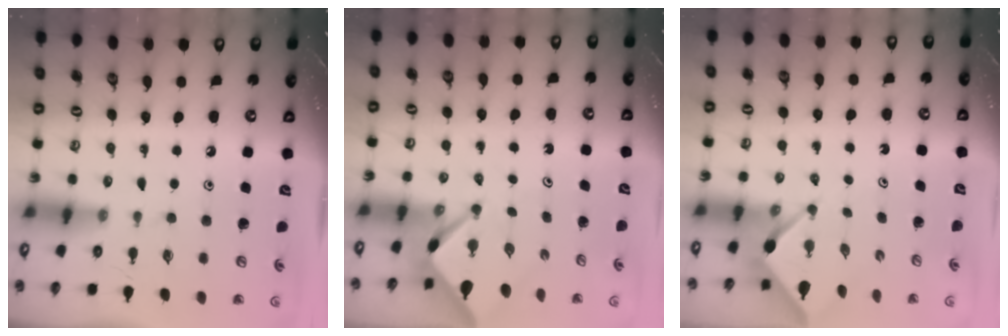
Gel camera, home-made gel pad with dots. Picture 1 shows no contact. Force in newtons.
{"total": 2.5, "press": 2.5, "slide": 0.3}
{"total": 2.5, "press": 2.5, "slide": 0.1}